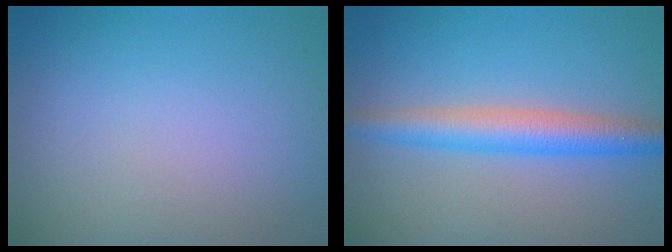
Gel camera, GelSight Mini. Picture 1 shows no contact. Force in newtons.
{"total": 4.0, "press": 4.0, "slide": 0.0}